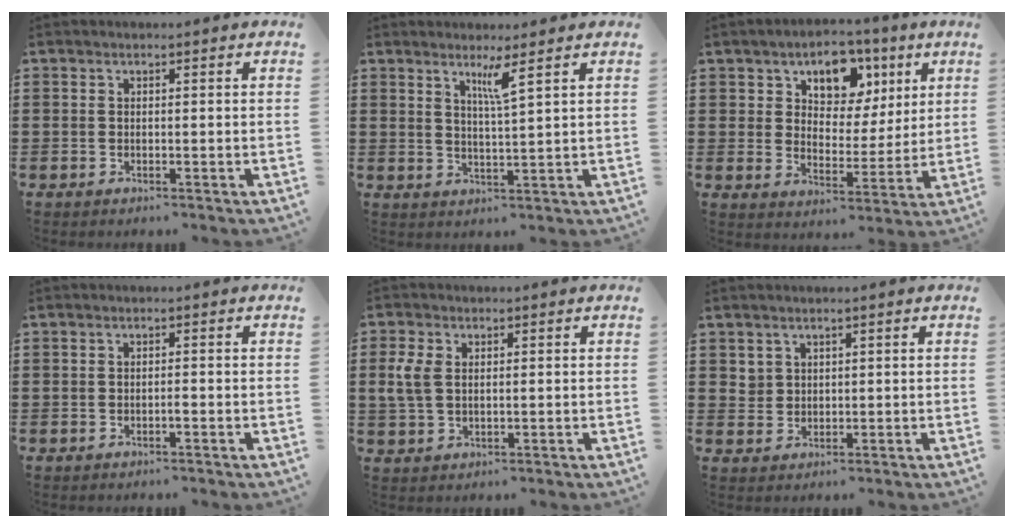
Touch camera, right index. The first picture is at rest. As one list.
[{"total": 3.6, "force": [2.4, -0.5, 2.7], "torque": [-0.051, -0.007, 0.038]}, {"total": 7.2, "force": [4.3, 5.2, 2.7], "torque": [-0.070, -0.007, 0.070]}, {"total": 0.9, "force": [-0.5, 0.2, 0.8], "torque": [-0.016, -0.004, -0.007]}, {"total": 4.2, "force": [0.8, 2.7, 3.1], "torque": [-0.083, 0.006, 0.009]}, {"total": 2.1, "force": [1.3, 1.7, 0.2], "torque": [-0.011, 0.006, 0.027]}]